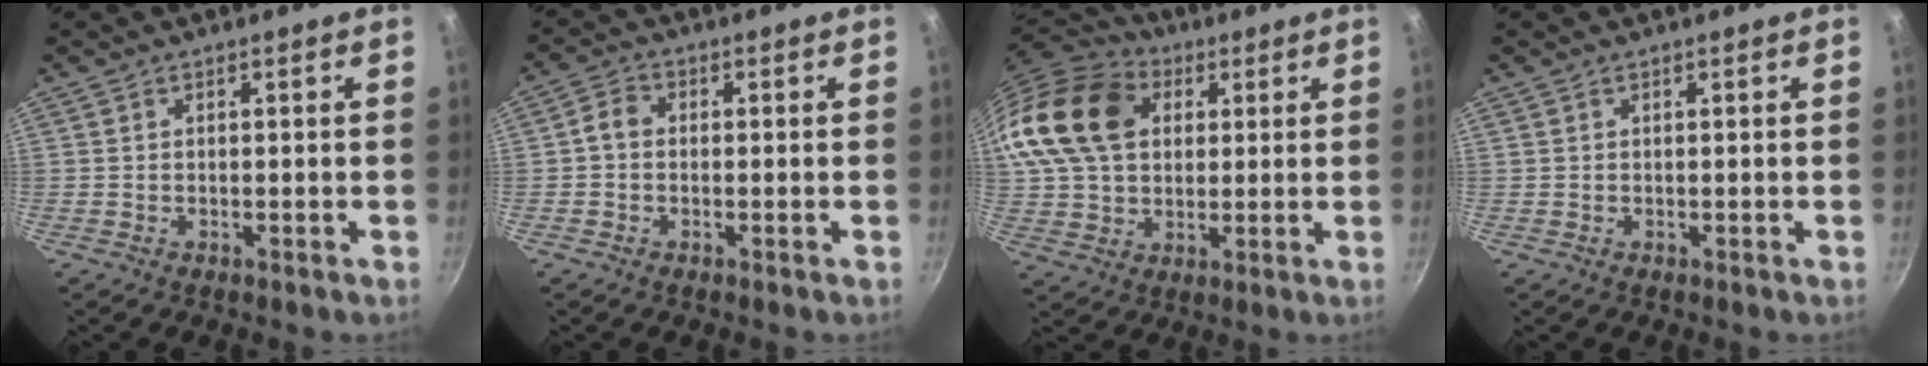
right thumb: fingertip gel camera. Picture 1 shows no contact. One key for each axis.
{"total": 2.8, "fx": -0.3, "fy": 2.3, "fz": 1.6, "tx": -0.032, "ty": 0.012, "tz": -0.016}
{"total": 20.0, "fx": 6.1, "fy": 14.7, "fz": 12.2, "tx": -0.219, "ty": 0.014, "tz": 0.105}
{"total": 0.0}